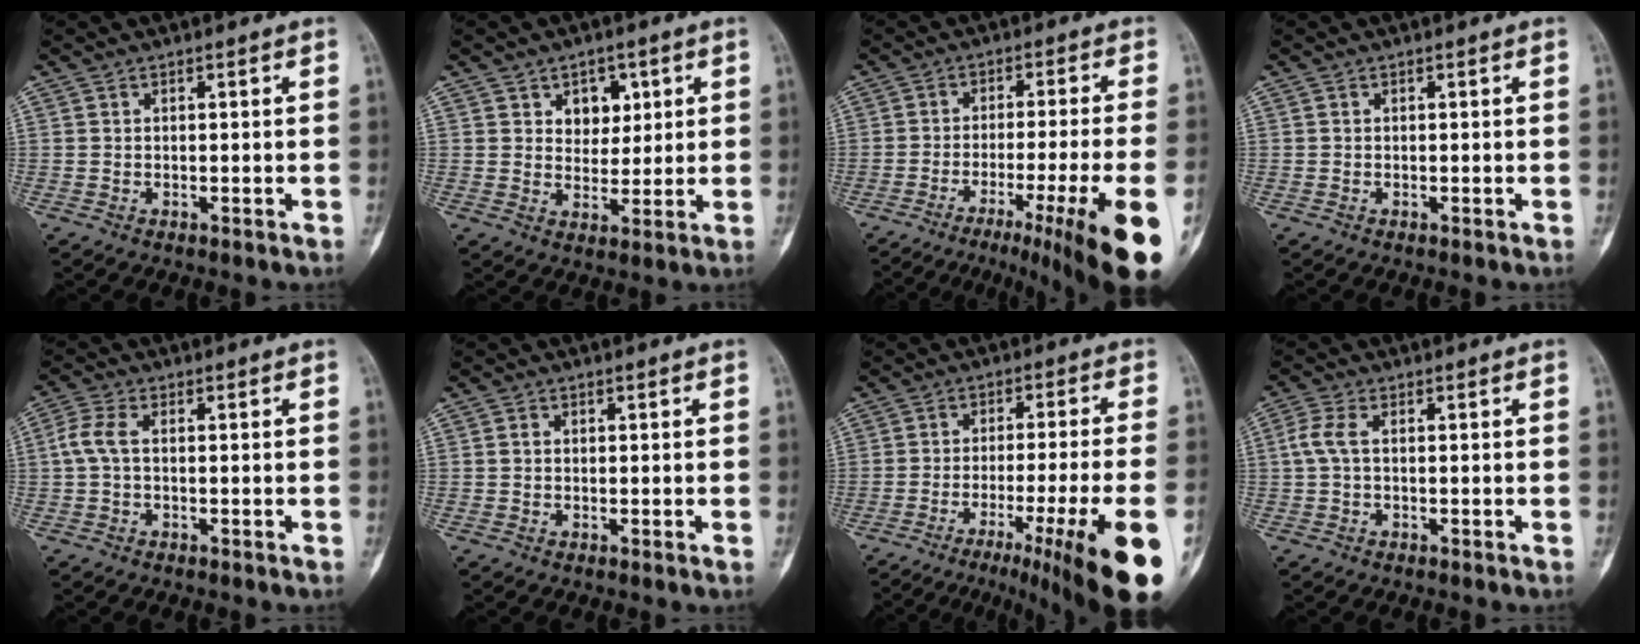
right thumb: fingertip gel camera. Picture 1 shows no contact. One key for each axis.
{"total": 5.8, "fx": 2.4, "fy": 4.4, "fz": 2.9, "tx": -0.009, "ty": -0.012, "tz": 0.036}
{"total": 18.8, "fx": -9.6, "fy": 0.5, "fz": 16.1, "tx": -0.190, "ty": 0.017, "tz": -0.144}
{"total": 0.0}
{"total": 4.1, "fx": 0.0, "fy": 2.0, "fz": 3.6, "tx": -0.095, "ty": 0.008, "tz": -0.005}
{"total": 1.0, "fx": 0.0, "fy": 0.7, "fz": 0.8, "tx": -0.010, "ty": 0.000, "tz": -0.001}
{"total": 22.1, "fx": -11.4, "fy": 1.8, "fz": 18.8, "tx": -0.224, "ty": 0.032, "tz": -0.169}
{"total": 3.6, "fx": 0.2, "fy": 1.6, "fz": 3.2, "tx": -0.089, "ty": 0.006, "tz": -0.001}